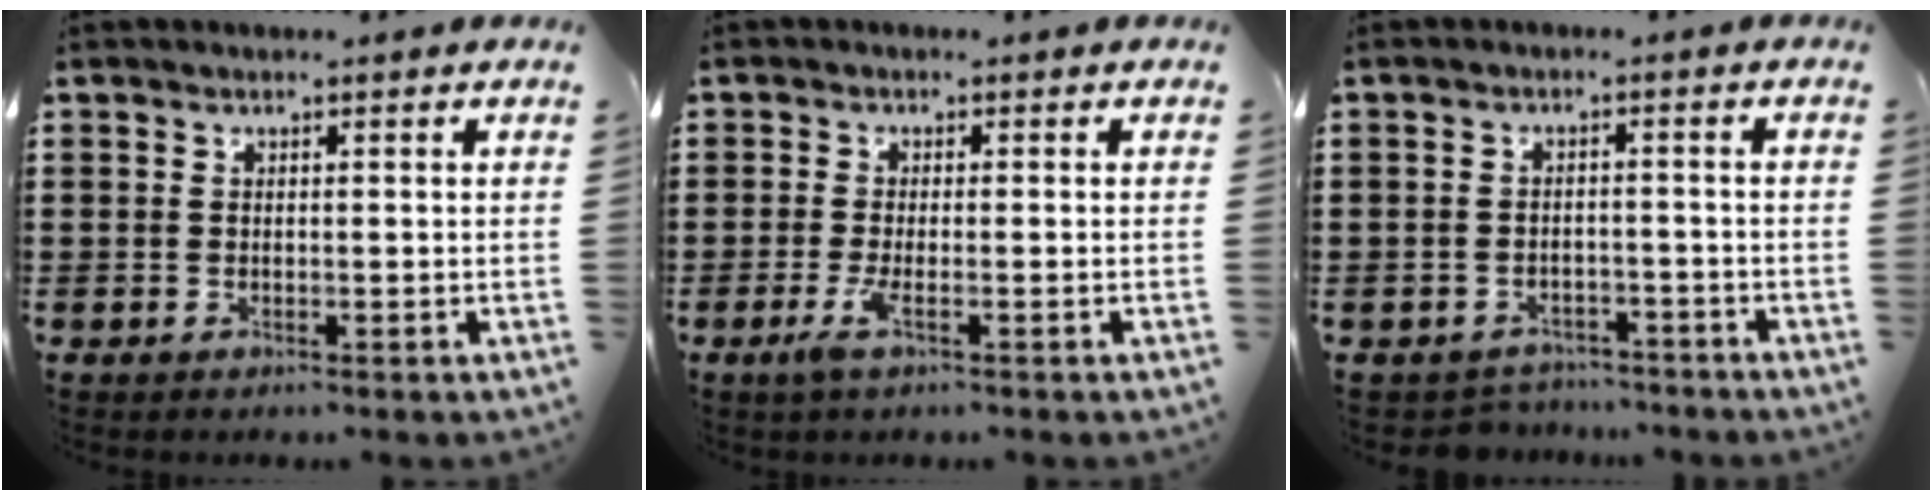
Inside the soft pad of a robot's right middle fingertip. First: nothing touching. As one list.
[{"total": 2.7, "force": [-1.0, 0.3, 2.5], "torque": [-0.058, -0.011, -0.022]}, {"total": 2.6, "force": [-2.5, 0.5, -0.4], "torque": [-0.003, -0.001, -0.056]}]